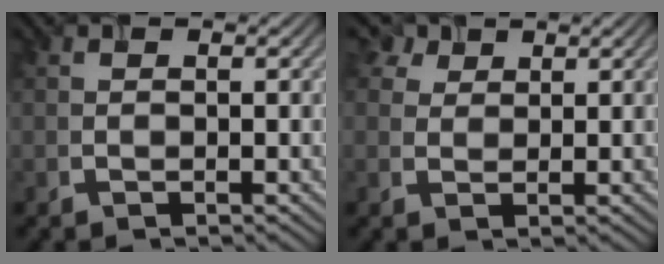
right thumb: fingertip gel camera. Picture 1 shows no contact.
{"total": 2.9, "force": [1.9, 1.9, 1.1], "torque": [-0.027, 0.012, 0.044]}